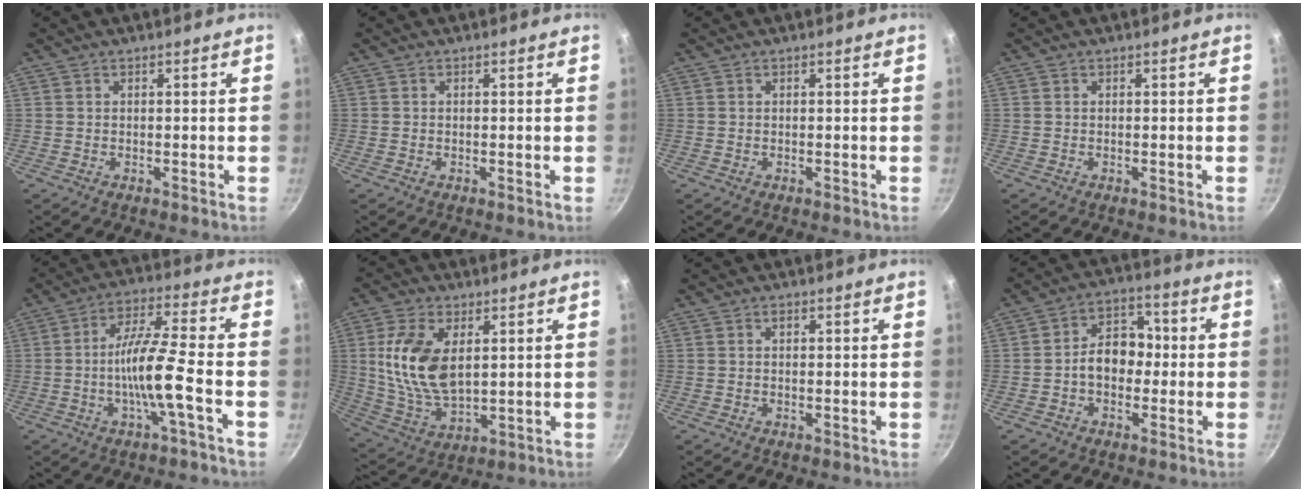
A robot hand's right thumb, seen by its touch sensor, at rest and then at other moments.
{"total": 0.0}
{"total": 0.0}
{"total": 0.0}
{"total": 10.3, "force": [-3.1, 1.0, 9.7], "torque": [-0.179, 0.030, -0.064]}
{"total": 14.2, "force": [3.1, 8.1, 11.3], "torque": [-0.212, -0.019, 0.070]}
{"total": 0.8, "force": [0.3, 0.5, 0.5], "torque": [-0.006, 0.001, 0.004]}
{"total": 8.8, "force": [-0.8, 6.6, 5.9], "torque": [-0.048, 0.032, -0.026]}